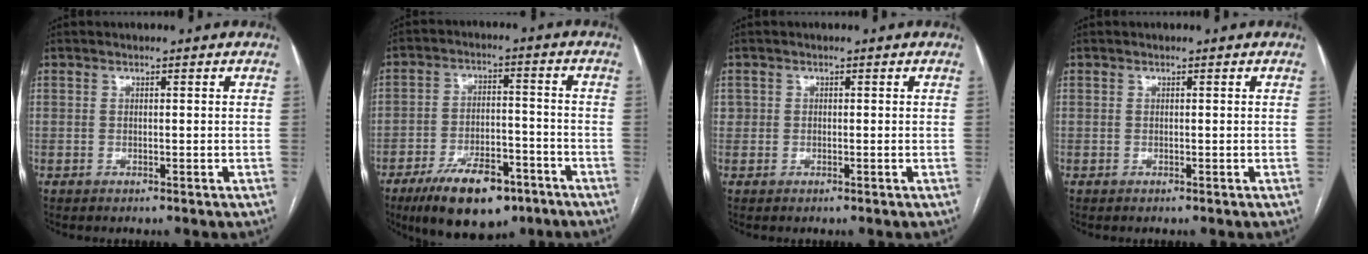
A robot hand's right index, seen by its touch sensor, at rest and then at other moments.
{"total": 13.2, "force": [-8.6, 5.4, 8.3], "torque": [-0.136, 0.000, -0.138]}
{"total": 0.9, "force": [0.3, 0.8, 0.1], "torque": [0.011, 0.011, 0.007]}
{"total": 0.0}